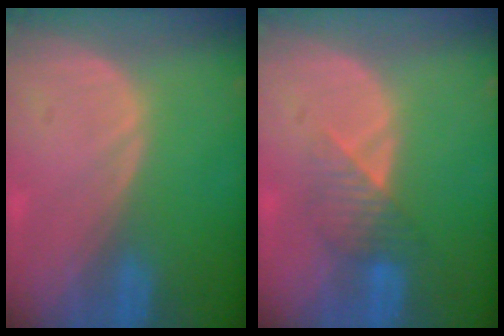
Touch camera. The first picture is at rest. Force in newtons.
{"total": 4.0, "press": 3.6, "slide": 1.7}